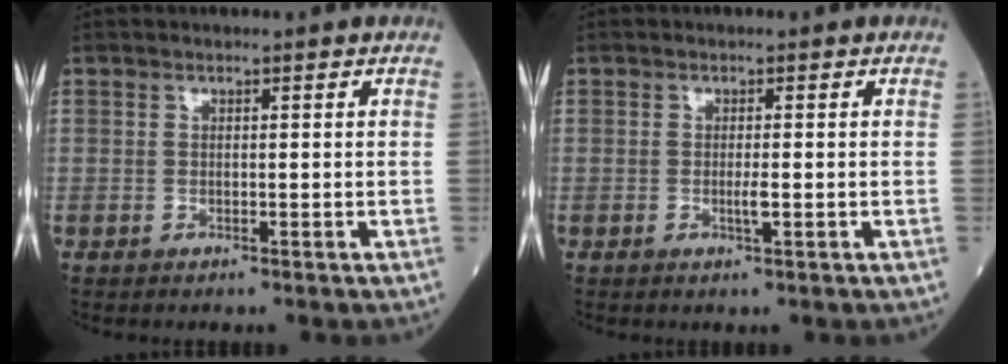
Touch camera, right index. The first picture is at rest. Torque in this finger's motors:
{"motor_torque": [0.29, -0.03, 0.14, 0.05]}